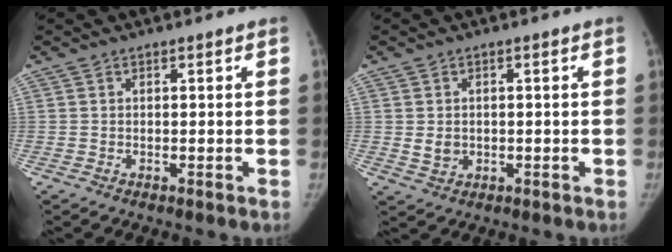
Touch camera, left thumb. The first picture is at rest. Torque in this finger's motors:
{"motor_torque": [-0.05, 0.05, 0.53, -0.14, 0.01]}